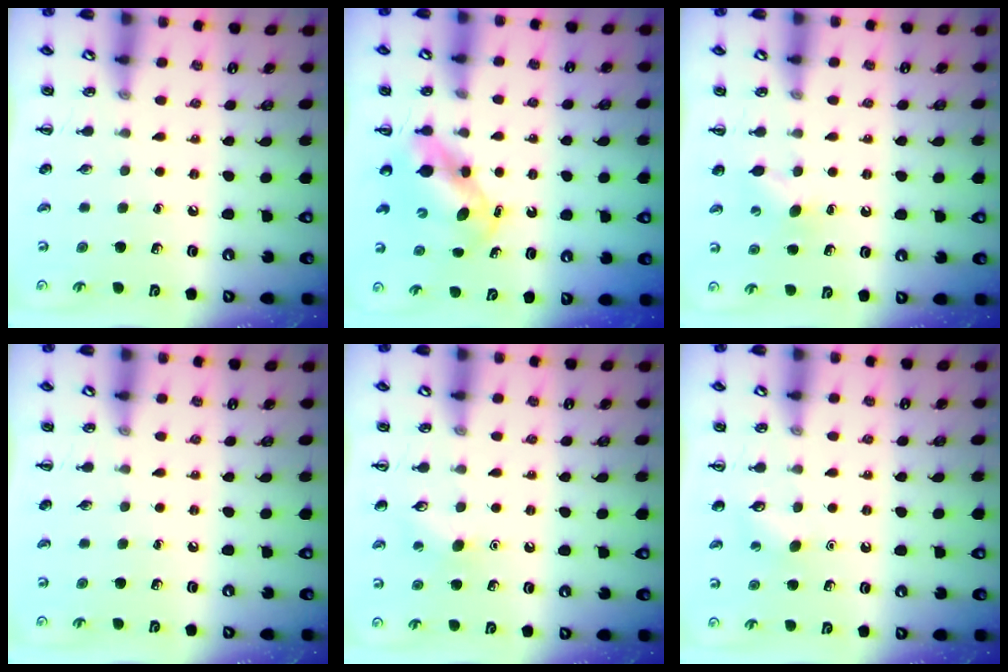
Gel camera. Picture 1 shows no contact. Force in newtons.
{"total": 5.6, "press": 5.5, "slide": 0.8}
{"total": 4.5, "press": 4.4, "slide": 1.1}
{"total": 0.0}
{"total": 8.2, "press": 8.1, "slide": 1.4}
{"total": 2.9, "press": 2.8, "slide": 0.7}